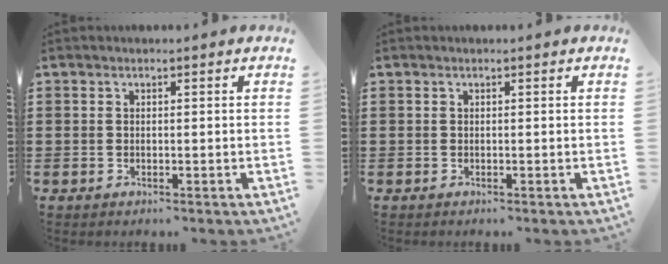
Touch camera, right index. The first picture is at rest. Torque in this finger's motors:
{"motor_torque": [0.19, 0.39, 0.08, 0.01]}